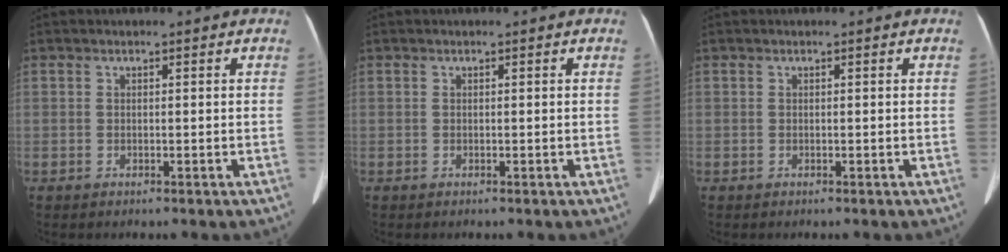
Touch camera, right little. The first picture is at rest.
{"total": 0.0}
{"total": 0.0}